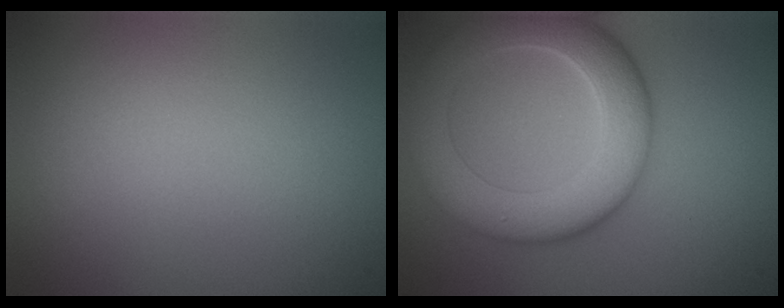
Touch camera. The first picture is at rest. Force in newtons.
{"total": 8.1, "press": 8.1, "slide": 0.5}